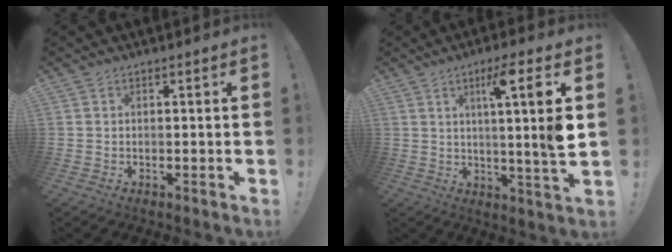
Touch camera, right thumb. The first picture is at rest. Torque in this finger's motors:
{"motor_torque": [-0.40, 0.71, 1.14, 0.40, 0.10]}